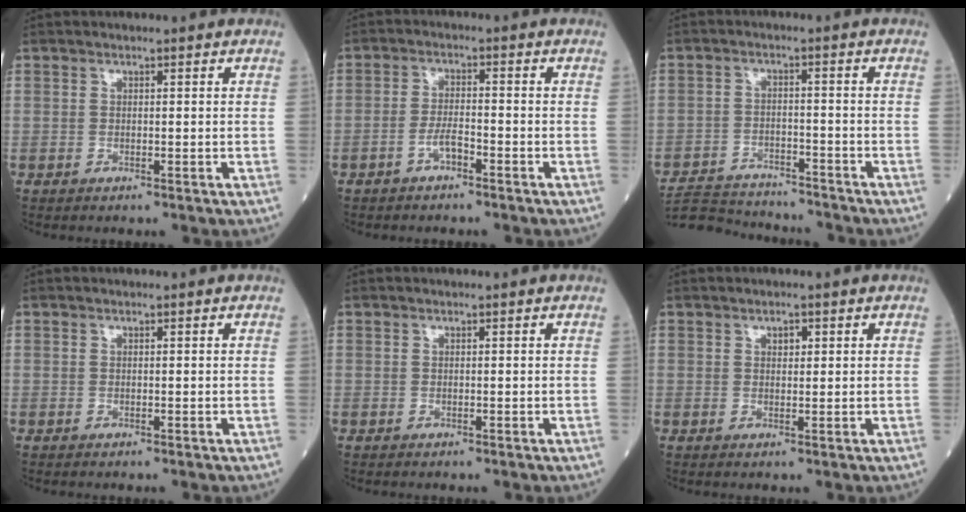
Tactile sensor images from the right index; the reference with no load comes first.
{"total": 2.8, "force": [-1.8, 0.8, 2.0], "torque": [-0.037, 0.005, -0.035]}
{"total": 10.3, "force": [-10.0, 1.7, 1.8], "torque": [-0.037, 0.006, -0.157]}
{"total": 0.0}
{"total": 0.0}
{"total": 1.3, "force": [0.6, 0.8, 0.9], "torque": [-0.010, -0.001, 0.008]}